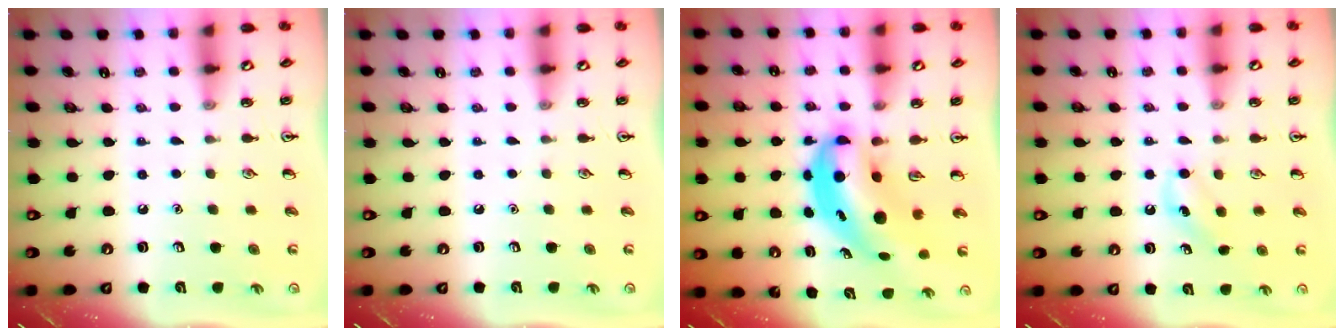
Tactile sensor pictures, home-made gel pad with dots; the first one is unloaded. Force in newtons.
{"total": 0.0}
{"total": 8.0, "press": 7.7, "slide": 2.1}
{"total": 5.4, "press": 5.0, "slide": 1.8}